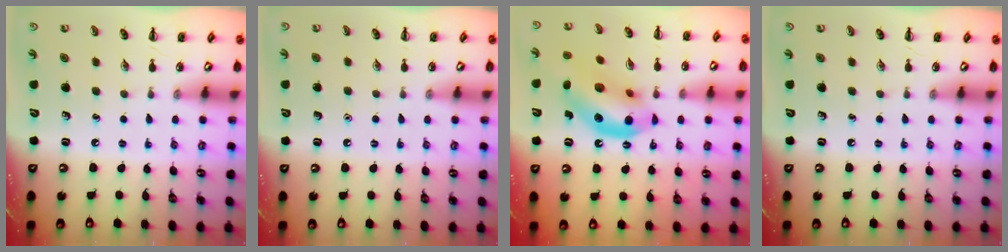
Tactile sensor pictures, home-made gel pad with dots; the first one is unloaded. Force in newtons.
{"total": 1.6, "press": 1.6, "slide": 0.1}
{"total": 15.3, "press": 15.0, "slide": 3.3}
{"total": 0.0}